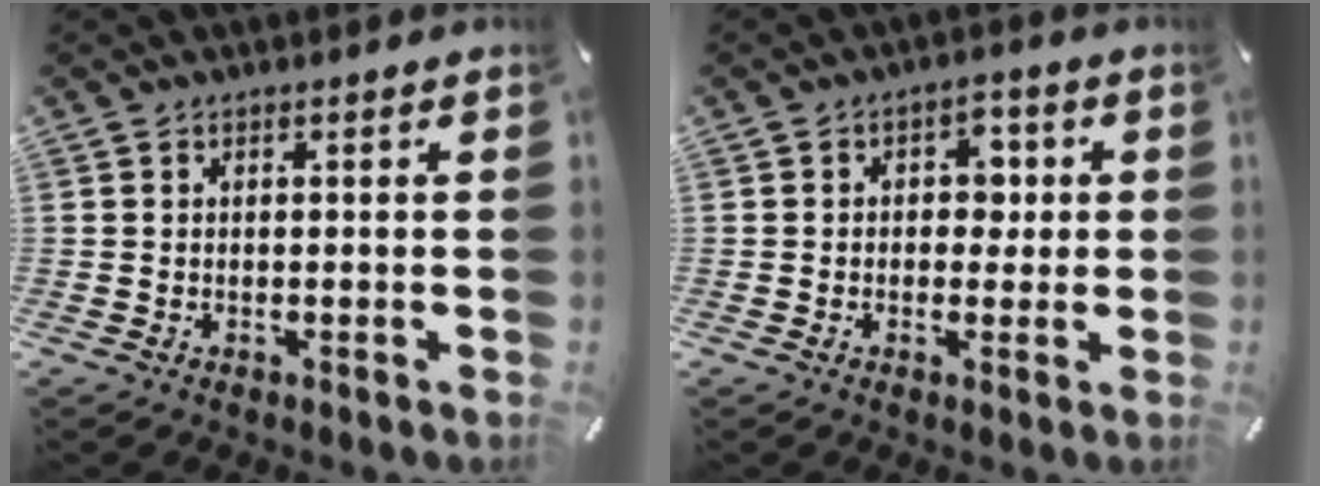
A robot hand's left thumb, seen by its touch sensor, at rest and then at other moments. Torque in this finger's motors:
{"motor_torque": [-0.08, -0.14, -0.04, 0.03, -0.07]}